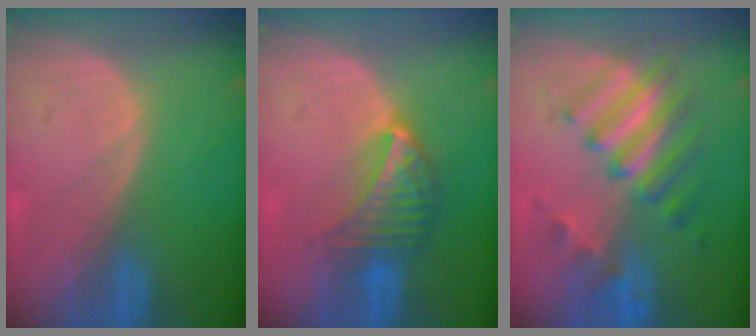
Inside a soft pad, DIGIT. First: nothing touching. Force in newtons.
{"total": 7.0, "press": 6.2, "slide": 3.3}
{"total": 7.8, "press": 7.7, "slide": 0.9}